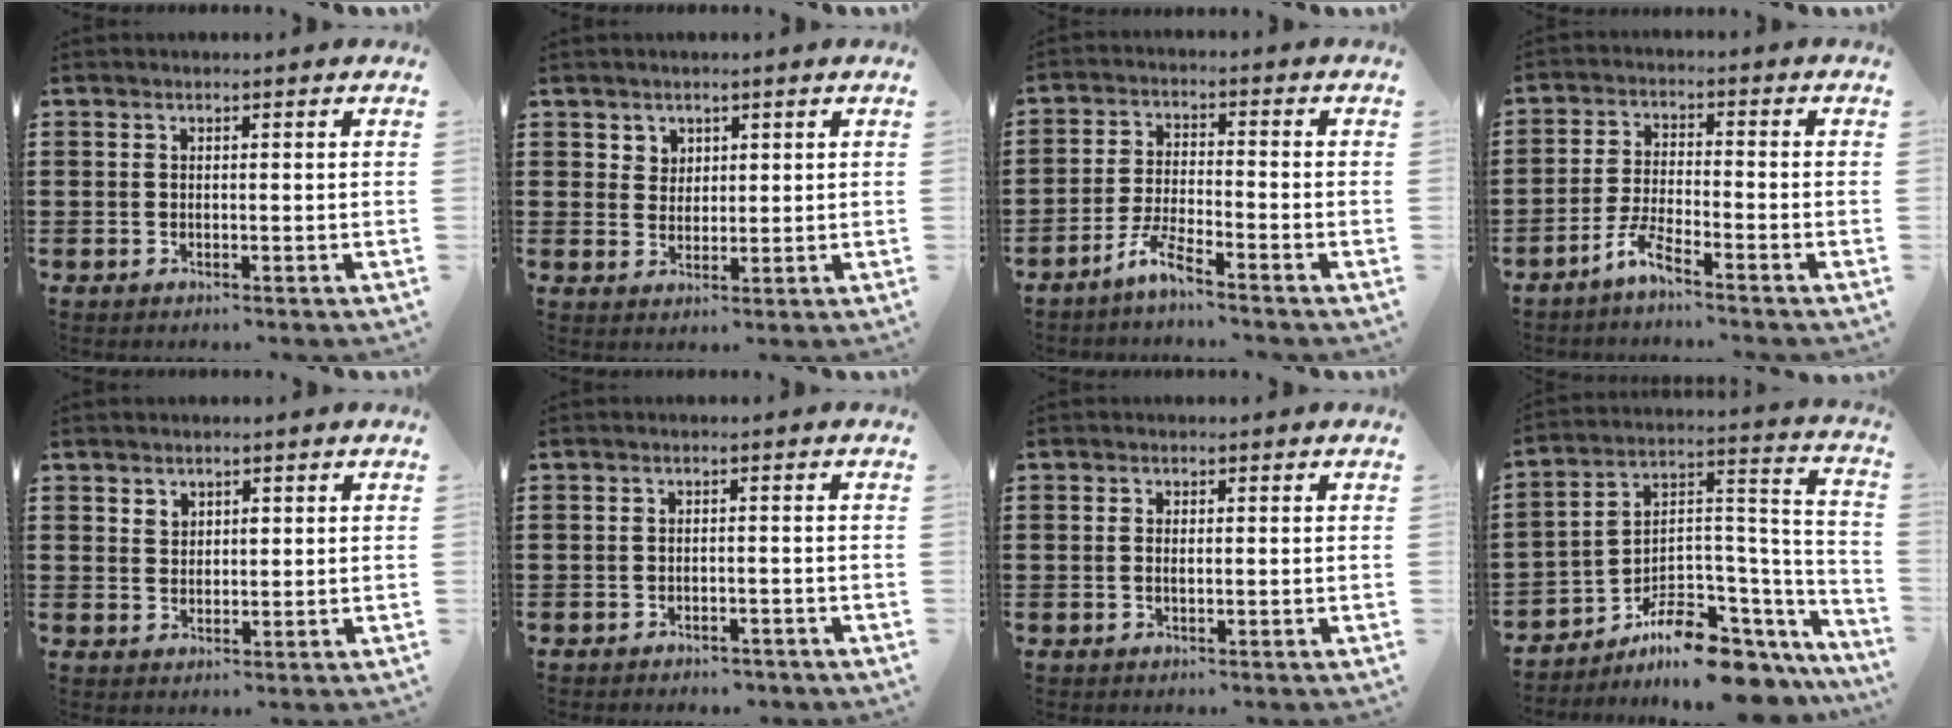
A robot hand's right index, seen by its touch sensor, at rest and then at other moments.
{"total": 2.5, "force": [1.6, 1.9, 0.2], "torque": [-0.012, 0.009, 0.030]}
{"total": 4.8, "force": [-4.0, 0.0, 2.6], "torque": [-0.067, -0.009, -0.080]}
{"total": 4.4, "force": [-3.6, 0.1, 2.5], "torque": [-0.067, -0.007, -0.074]}
{"total": 1.6, "force": [1.2, 1.1, 0.4], "torque": [-0.003, 0.002, 0.020]}
{"total": 1.8, "force": [-1.7, 0.4, 0.1], "torque": [-0.009, -0.001, -0.039]}
{"total": 1.0, "force": [-0.1, 0.4, 1.0], "torque": [-0.019, 0.000, -0.001]}
{"total": 8.9, "force": [-5.9, 4.4, 4.9], "torque": [-0.077, 0.003, -0.104]}